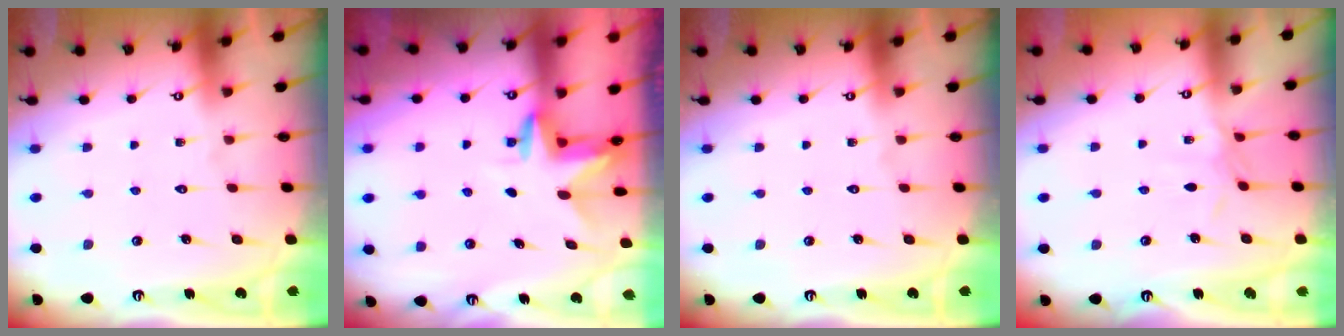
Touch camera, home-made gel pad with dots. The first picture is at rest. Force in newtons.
{"total": 3.1, "press": 3.1, "slide": 0.4}
{"total": 0.0}
{"total": 2.7, "press": 2.7, "slide": 0.3}